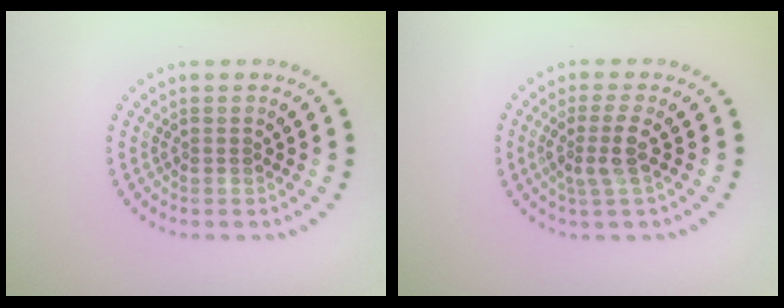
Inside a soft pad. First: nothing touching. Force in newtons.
{"total": 2.5, "press": 2.0, "slide": 1.5}